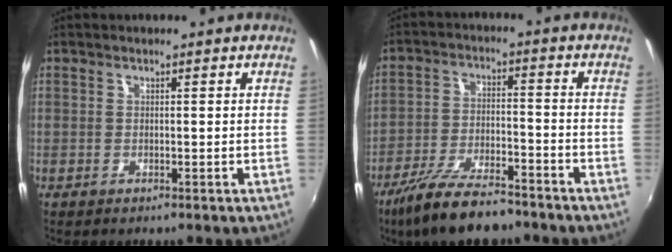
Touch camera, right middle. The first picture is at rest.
{"total": 13.1, "force": [-10.4, 3.5, 7.2], "torque": [-0.157, -0.023, -0.182]}